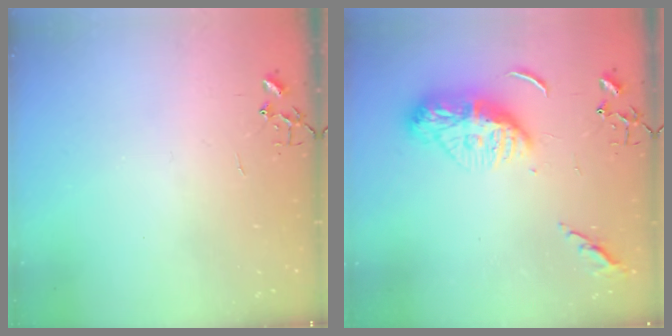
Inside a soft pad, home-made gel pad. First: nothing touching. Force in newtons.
{"total": 13.3, "press": 13.2, "slide": 1.3}